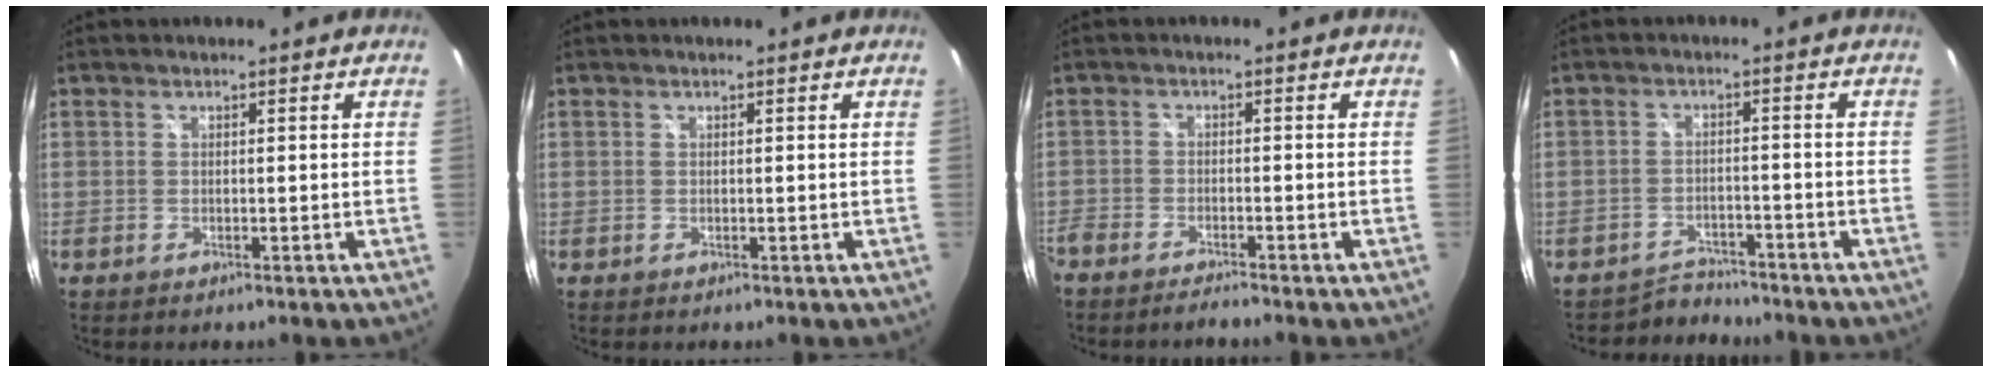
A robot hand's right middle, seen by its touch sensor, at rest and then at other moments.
{"total": 0.0}
{"total": 4.0, "force": [-3.8, 0.4, 1.4], "torque": [-0.047, -0.013, -0.073]}
{"total": 4.9, "force": [-4.6, 1.3, -0.6], "torque": [0.000, 0.004, -0.077]}